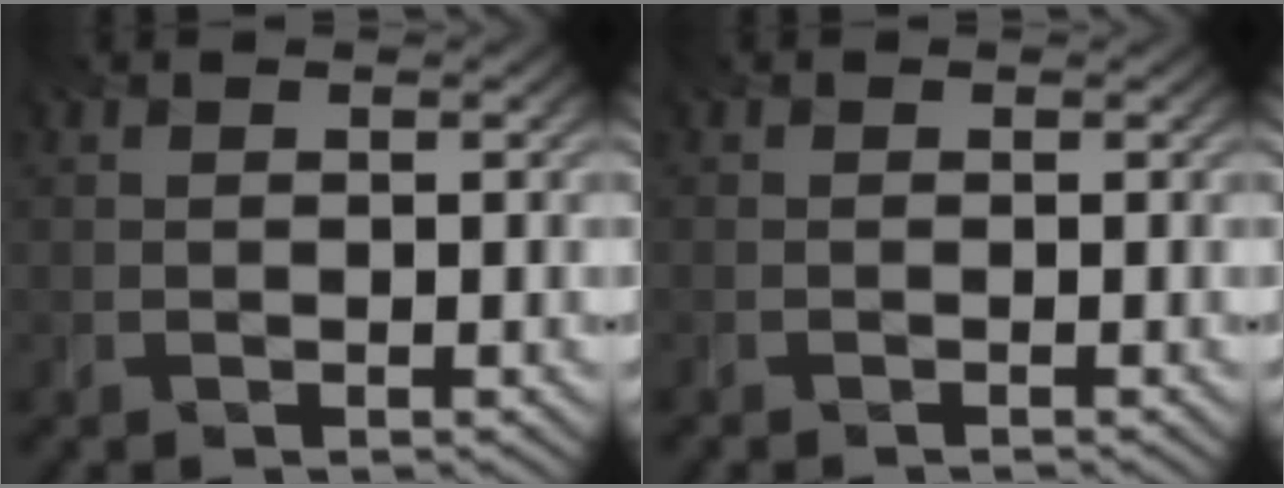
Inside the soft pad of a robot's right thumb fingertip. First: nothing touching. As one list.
[{"total": 0.6, "force": [-0.6, -0.1, -0.2], "torque": [0.004, -0.008, -0.014]}]